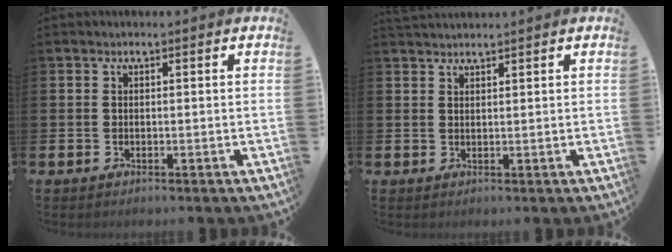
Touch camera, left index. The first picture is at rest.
{"total": 1.4, "force": [1.4, 0.0, 0.0], "torque": [-0.001, -0.004, 0.026]}